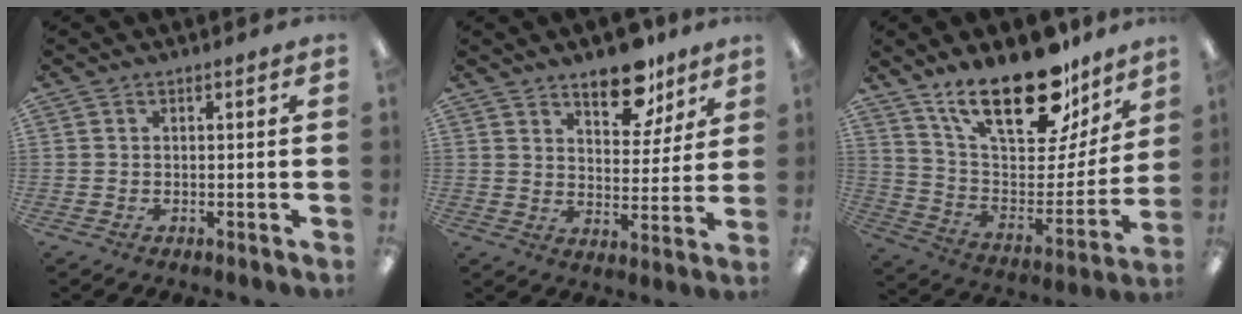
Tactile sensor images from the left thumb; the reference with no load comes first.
{"total": 11.8, "force": [8.6, 5.6, 5.9], "torque": [-0.060, -0.050, 0.147]}
{"total": 25.6, "force": [18.0, 10.4, 15.0], "torque": [-0.226, -0.120, 0.310]}